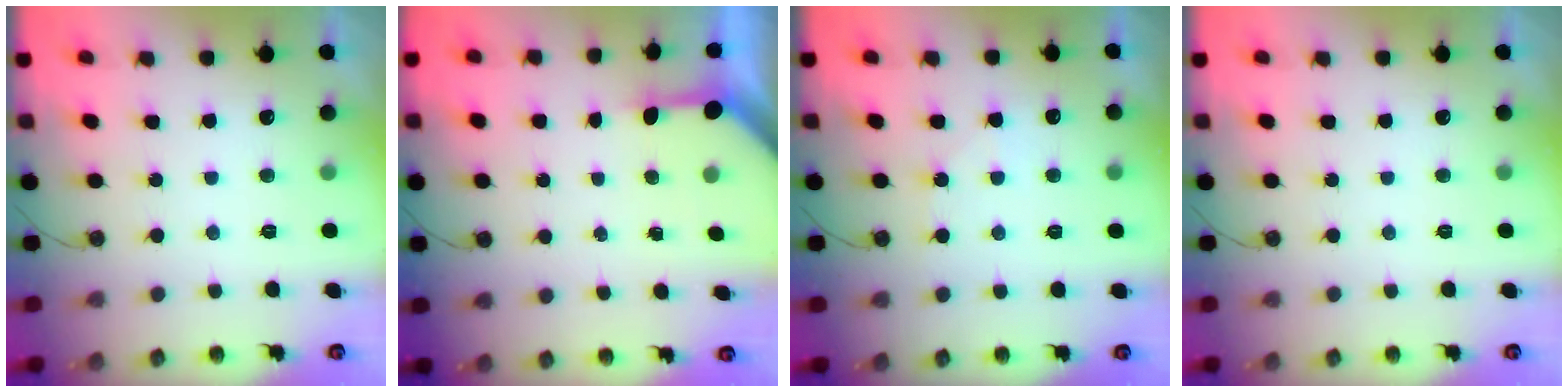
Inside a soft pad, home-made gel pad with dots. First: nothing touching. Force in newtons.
{"total": 3.4, "press": 3.4, "slide": 0.4}
{"total": 4.5, "press": 4.5, "slide": 0.6}
{"total": 0.0}